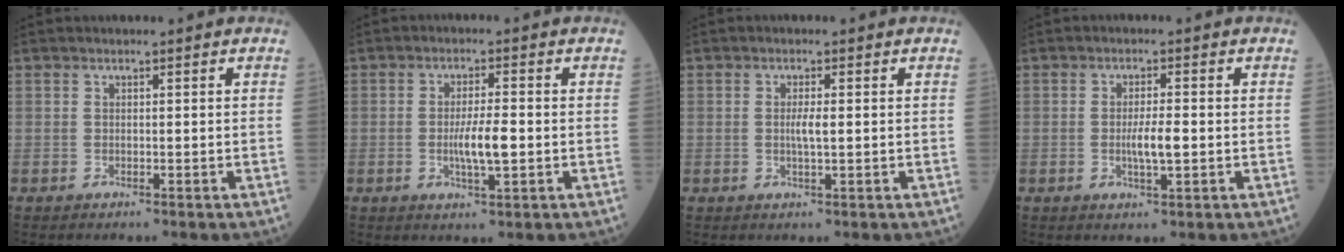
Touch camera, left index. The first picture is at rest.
{"total": 4.9, "force": [-0.8, 0.7, 4.8], "torque": [-0.092, -0.005, -0.012]}
{"total": 2.1, "force": [0.0, 0.2, 2.1], "torque": [-0.042, -0.002, 0.001]}
{"total": 3.6, "force": [-0.5, 0.5, 3.5], "torque": [-0.068, -0.004, -0.007]}